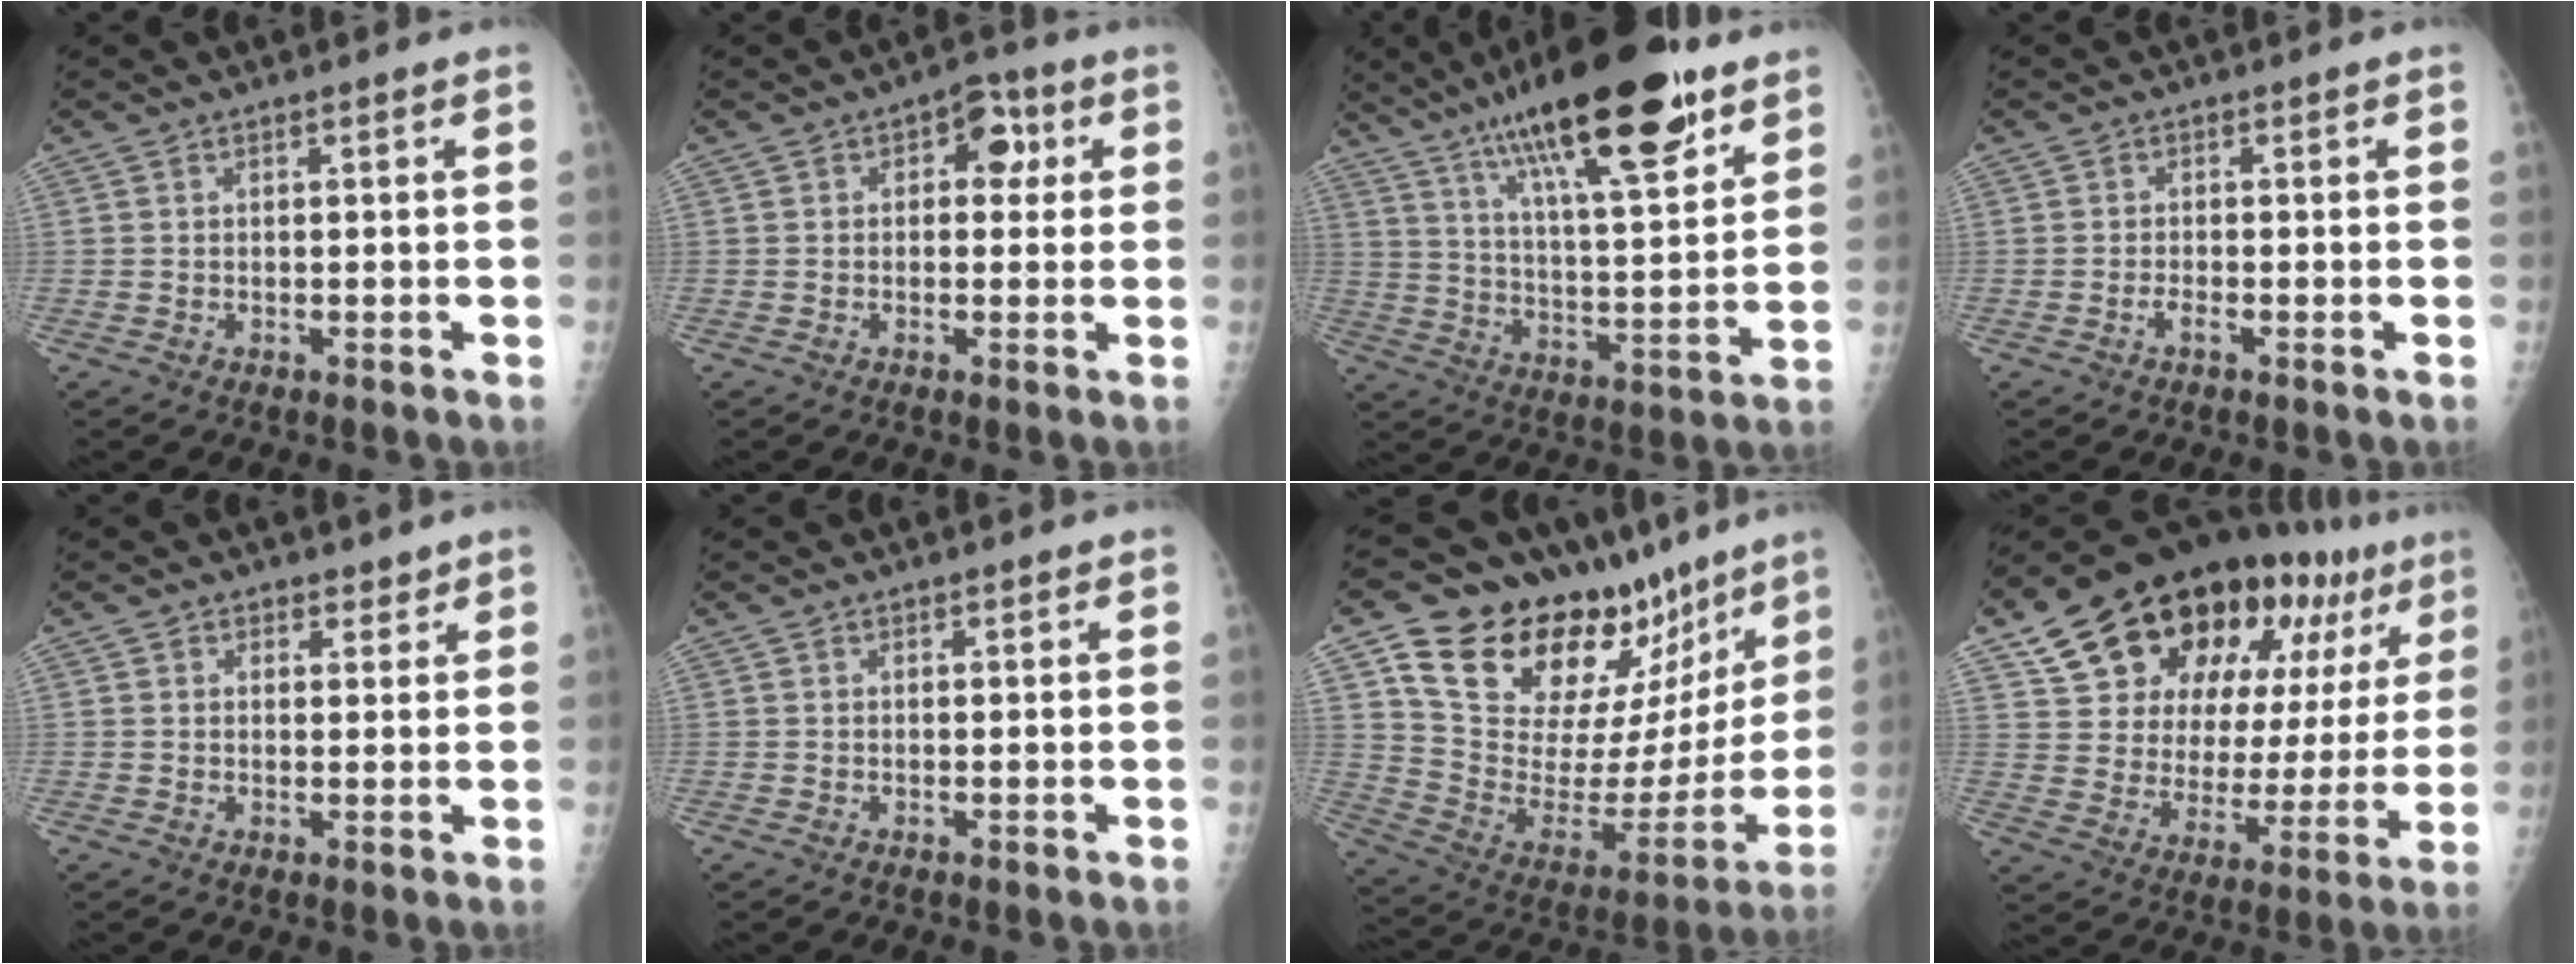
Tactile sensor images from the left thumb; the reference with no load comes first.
{"total": 5.7, "force": [1.6, 3.7, 4.0], "torque": [-0.015, 0.004, 0.010]}
{"total": 24.5, "force": [14.8, 6.7, 18.4], "torque": [-0.285, -0.042, 0.241]}
{"total": 1.3, "force": [-0.7, 0.4, 0.9], "torque": [-0.020, 0.001, -0.017]}
{"total": 6.5, "force": [4.9, 4.3, 0.3], "torque": [0.033, -0.034, 0.057]}
{"total": 0.6, "force": [0.5, 0.4, 0.0], "torque": [0.001, -0.004, 0.005]}
{"total": 31.2, "force": [19.8, 15.2, 18.7], "torque": [-0.260, -0.063, 0.317]}
{"total": 29.3, "force": [17.1, 14.3, 19.1], "torque": [-0.252, -0.019, 0.264]}